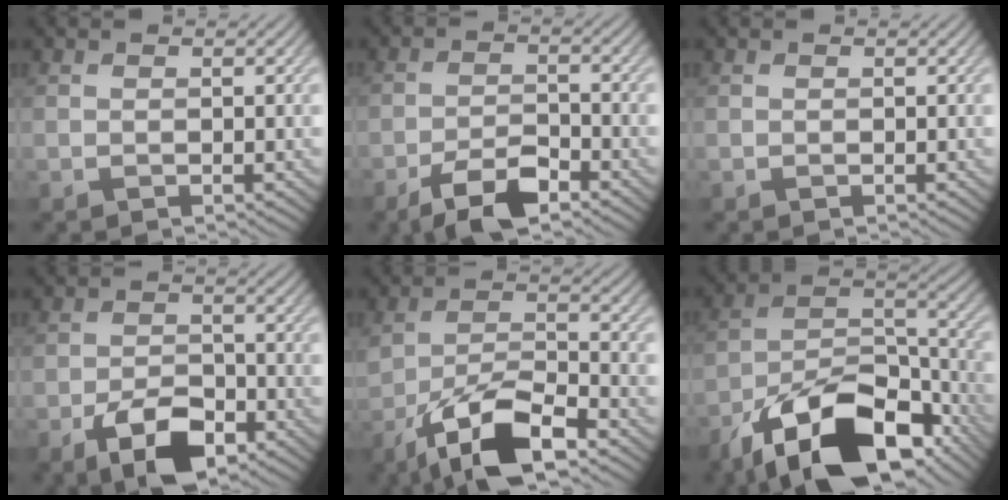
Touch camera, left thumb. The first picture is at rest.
{"total": 5.8, "force": [-4.0, 1.9, 3.7], "torque": [-0.068, 0.002, -0.075]}
{"total": 0.0}
{"total": 7.6, "force": [-4.4, 3.7, 5.0], "torque": [-0.088, -0.002, -0.082]}
{"total": 10.8, "force": [-6.4, 3.7, 7.9], "torque": [-0.150, -0.005, -0.122]}
{"total": 18.0, "force": [-11.8, 8.3, 10.9], "torque": [-0.206, -0.030, -0.203]}